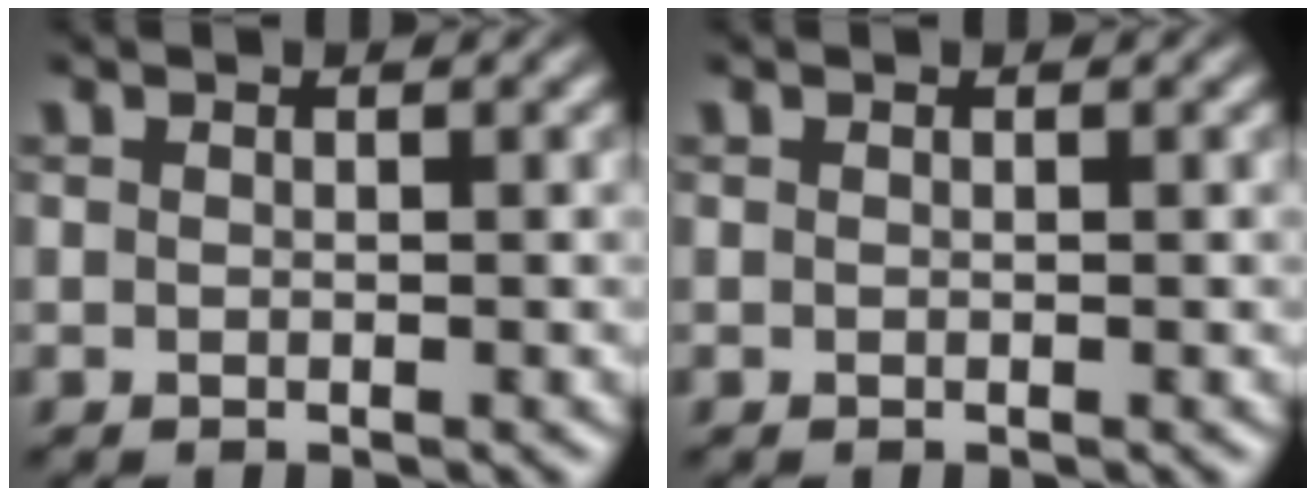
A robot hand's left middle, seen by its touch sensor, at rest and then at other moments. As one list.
[{"total": 0.0}]